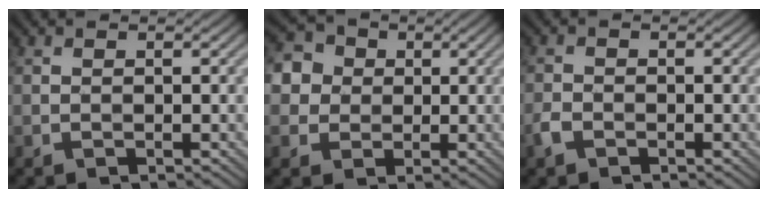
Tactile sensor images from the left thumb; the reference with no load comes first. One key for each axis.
{"total": 5.9, "fx": 1.0, "fy": 5.3, "fz": 2.2, "tx": -0.072, "ty": 0.016, "tz": 0.003}
{"total": 1.9, "fx": -1.2, "fy": 1.1, "fz": 1.0, "tx": -0.030, "ty": 0.002, "tz": -0.029}